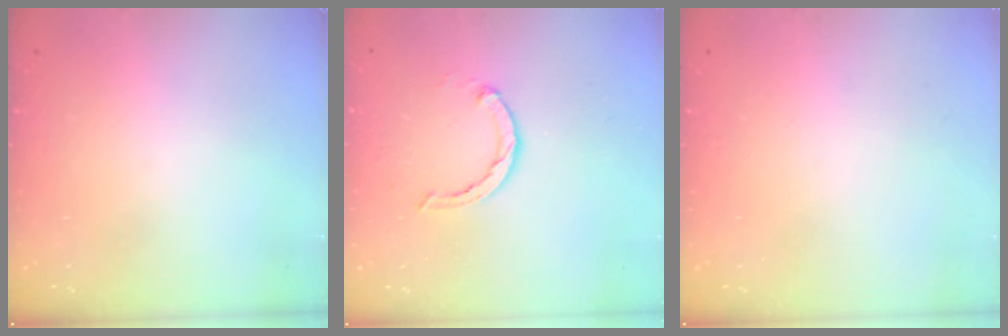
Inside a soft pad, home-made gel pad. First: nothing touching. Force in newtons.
{"total": 2.4, "press": 2.4, "slide": 0.4}
{"total": 0.0}